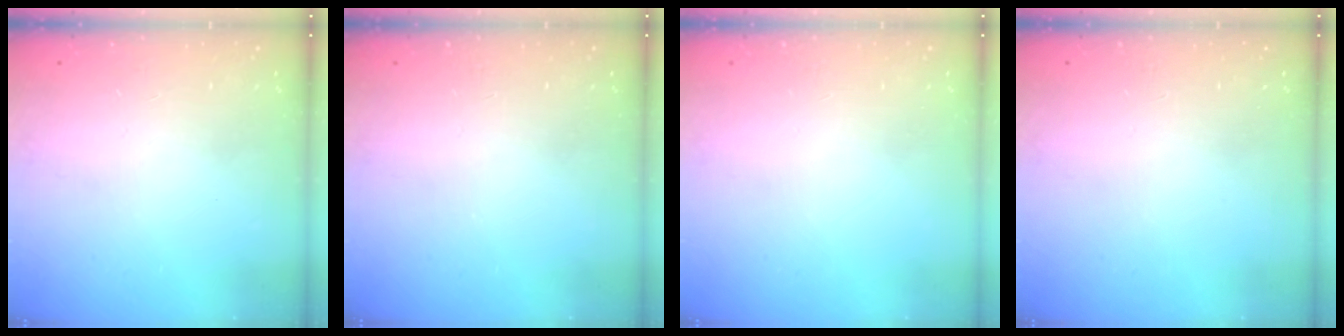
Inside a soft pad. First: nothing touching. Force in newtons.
{"total": 0.0}
{"total": 0.0}
{"total": 0.0}